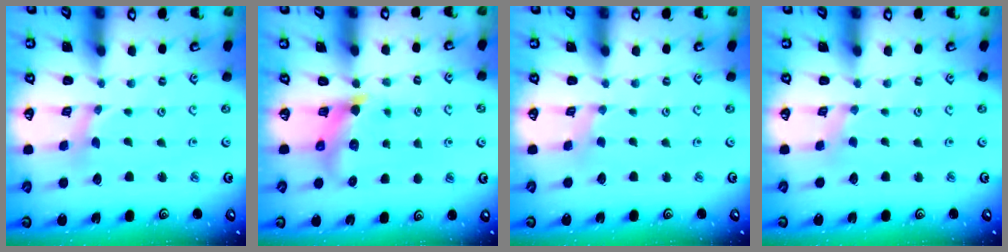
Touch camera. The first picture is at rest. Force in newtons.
{"total": 5.8, "press": 5.8, "slide": 0.2}
{"total": 0.0}
{"total": 0.0}